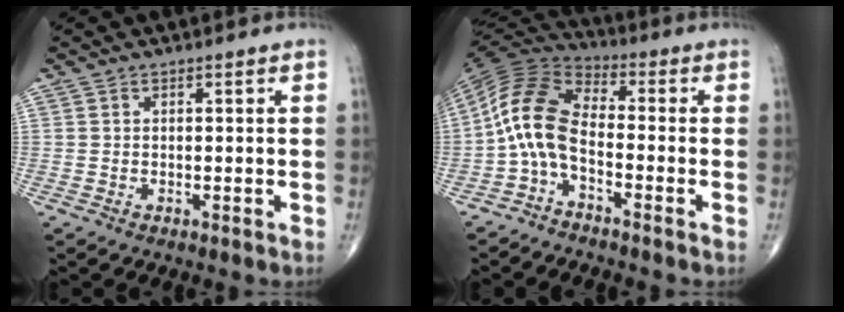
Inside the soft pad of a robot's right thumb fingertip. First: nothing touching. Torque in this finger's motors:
{"motor_torque": [0.27, 0.43, 1.30, -0.26, 0.12]}